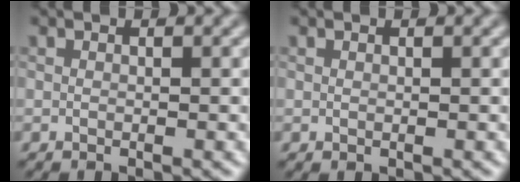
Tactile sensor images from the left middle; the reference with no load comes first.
{"total": 0.0}